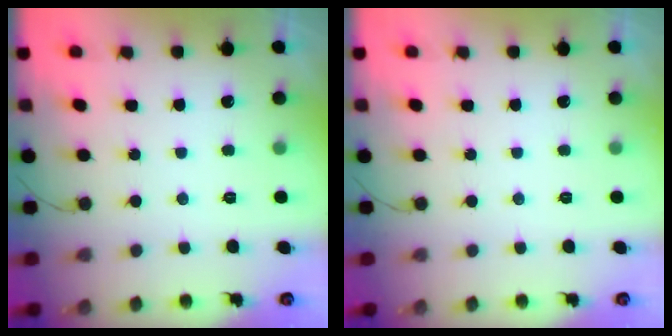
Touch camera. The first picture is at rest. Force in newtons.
{"total": 0.0}